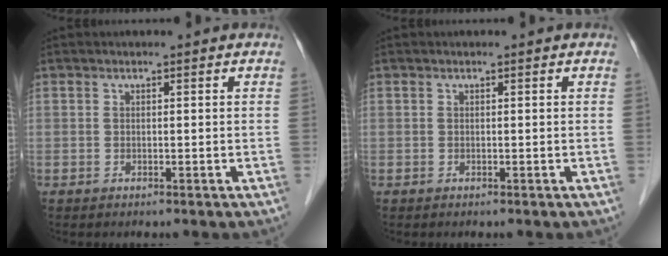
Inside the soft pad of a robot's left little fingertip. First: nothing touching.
{"total": 0.0}